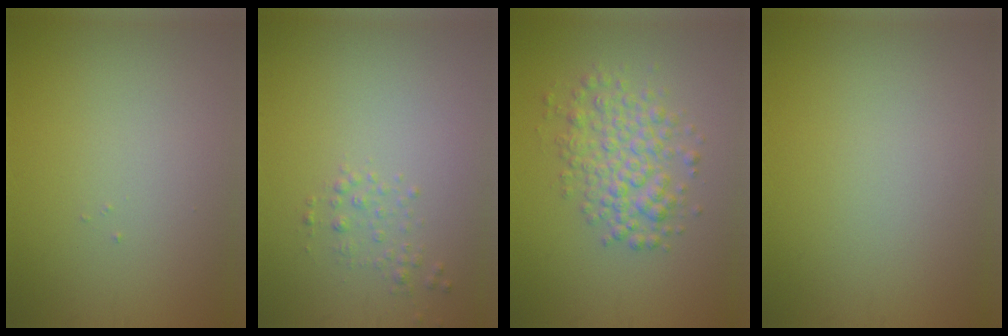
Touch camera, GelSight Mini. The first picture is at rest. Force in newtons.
{"total": 1.0, "press": 1.0, "slide": 0.0}
{"total": 4.0, "press": 4.0, "slide": 0.1}
{"total": 0.0}